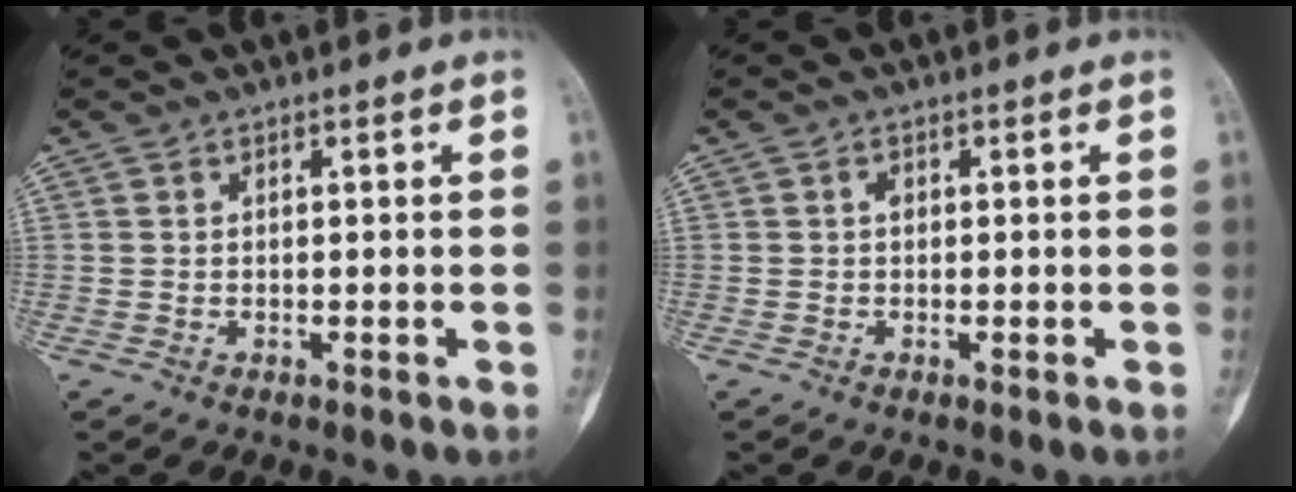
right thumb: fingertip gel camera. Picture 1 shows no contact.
{"total": 0.9, "force": [0.2, 0.7, 0.6], "torque": [-0.004, 0.003, -0.001]}